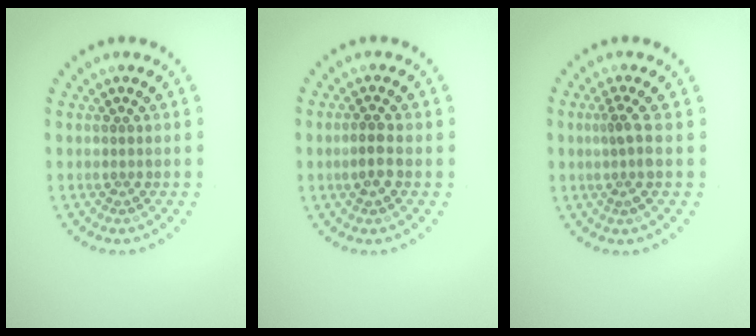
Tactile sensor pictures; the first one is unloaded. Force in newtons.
{"total": 1.8, "press": 1.7, "slide": 0.5}
{"total": 2.0, "press": 1.4, "slide": 1.4}